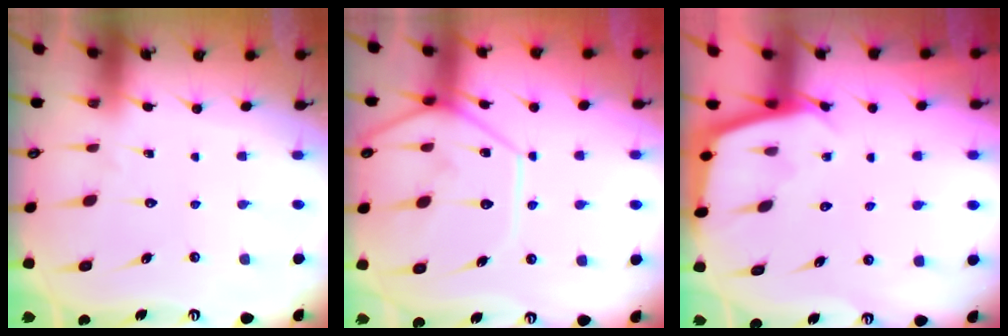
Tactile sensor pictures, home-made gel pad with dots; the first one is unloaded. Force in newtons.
{"total": 12.1, "press": 12.0, "slide": 1.4}
{"total": 2.2, "press": 2.2, "slide": 0.2}